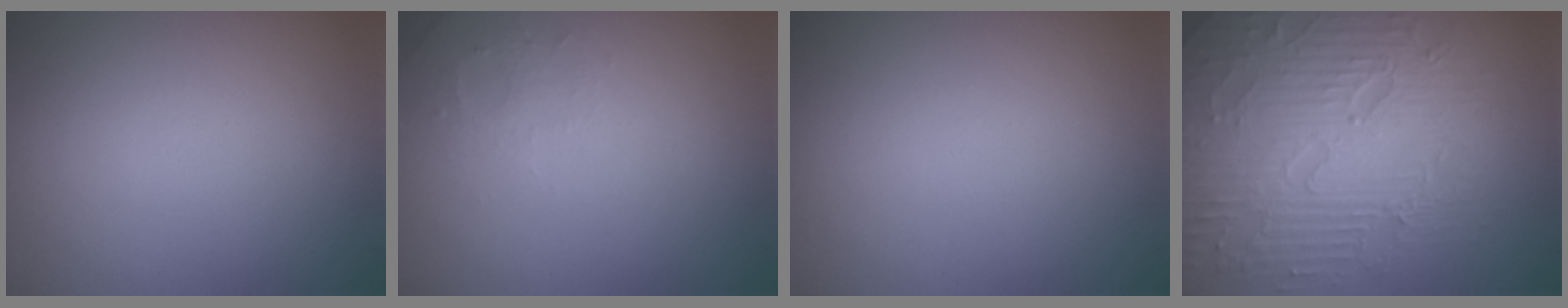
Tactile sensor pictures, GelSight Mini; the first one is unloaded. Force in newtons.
{"total": 1.6, "press": 1.5, "slide": 0.4}
{"total": 0.0}
{"total": 8.9, "press": 6.3, "slide": 6.3}